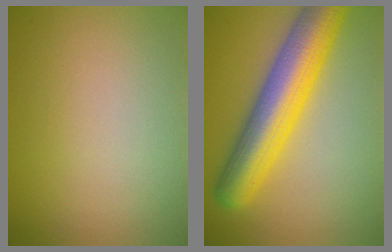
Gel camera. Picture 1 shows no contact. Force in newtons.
{"total": 9.4, "press": 9.4, "slide": 0.3}